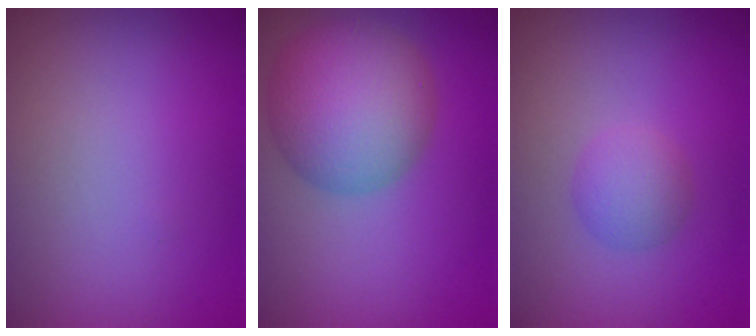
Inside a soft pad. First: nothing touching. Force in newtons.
{"total": 7.9, "press": 7.9, "slide": 0.1}
{"total": 2.1, "press": 2.1, "slide": 0.1}